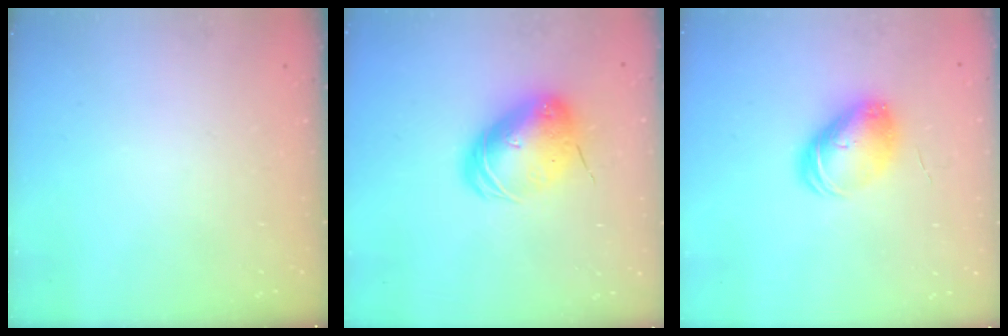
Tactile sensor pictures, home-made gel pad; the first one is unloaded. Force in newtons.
{"total": 10.8, "press": 10.6, "slide": 2.1}
{"total": 9.1, "press": 9.1, "slide": 0.1}